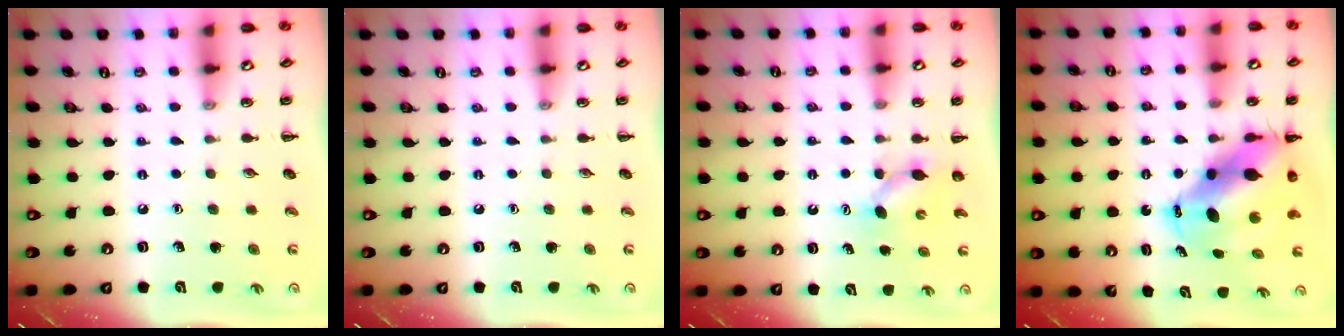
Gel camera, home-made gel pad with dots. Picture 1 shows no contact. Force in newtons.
{"total": 0.0}
{"total": 4.7, "press": 4.6, "slide": 1.0}
{"total": 10.5, "press": 10.1, "slide": 2.8}